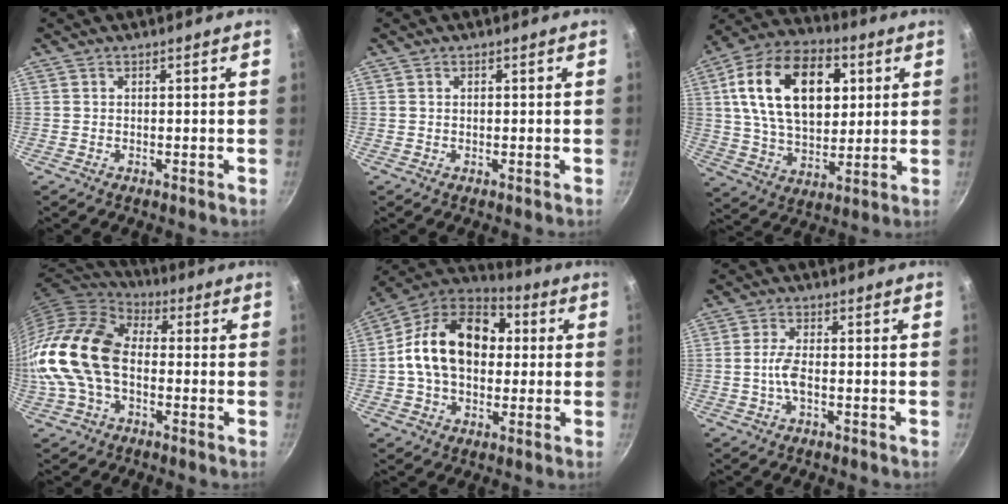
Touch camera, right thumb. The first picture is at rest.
{"total": 0.8, "force": [0.2, 0.5, 0.5], "torque": [-0.011, 0.001, 0.005]}
{"total": 23.0, "force": [6.1, 14.3, 17.0], "torque": [-0.268, 0.002, 0.099]}
{"total": 19.9, "force": [-1.6, 12.9, 15.1], "torque": [-0.298, 0.035, -0.043]}
{"total": 20.1, "force": [1.7, 14.0, 14.2], "torque": [-0.216, 0.037, 0.011]}
{"total": 4.2, "force": [-0.8, 1.6, 3.8], "torque": [-0.083, 0.007, -0.020]}